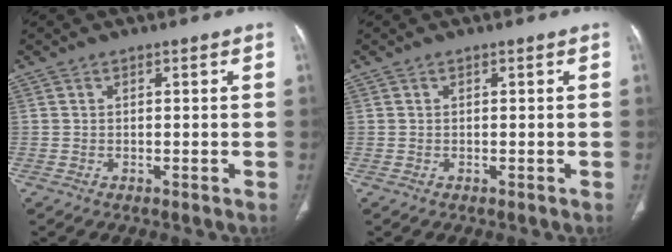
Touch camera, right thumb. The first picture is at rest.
{"total": 0.0}